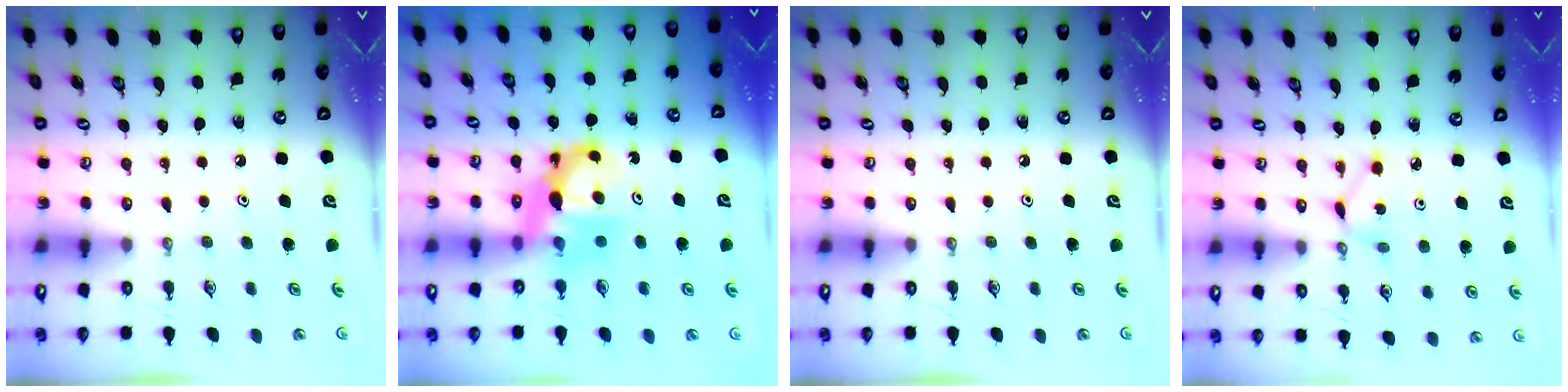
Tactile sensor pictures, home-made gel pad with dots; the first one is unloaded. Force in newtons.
{"total": 7.9, "press": 7.9, "slide": 0.5}
{"total": 0.0}
{"total": 2.3, "press": 2.3, "slide": 0.3}